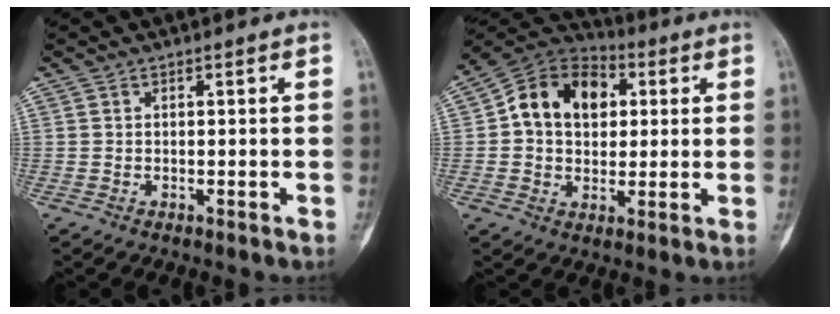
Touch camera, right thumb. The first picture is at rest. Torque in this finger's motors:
{"motor_torque": [1.74, 1.94, 0.49, -0.26, 0.09]}